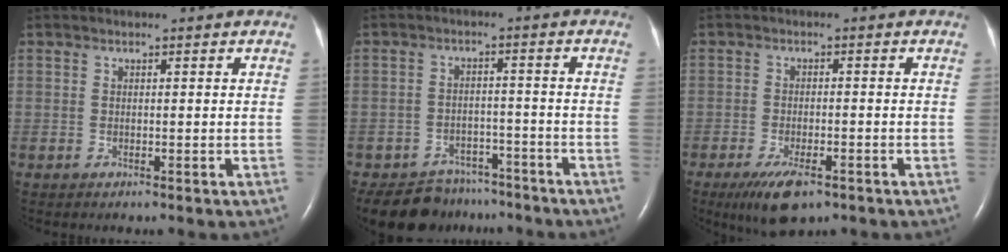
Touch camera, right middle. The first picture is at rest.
{"total": 10.7, "force": [-9.4, 5.0, 1.7], "torque": [-0.033, 0.002, -0.132]}
{"total": 6.6, "force": [-4.1, 2.2, 4.6], "torque": [-0.087, -0.013, -0.065]}